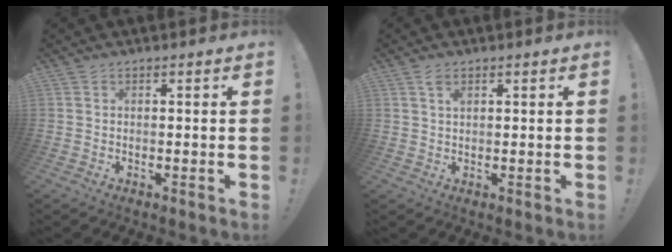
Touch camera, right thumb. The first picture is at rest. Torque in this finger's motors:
{"motor_torque": [-0.08, -0.04, 0.39, -0.04, 0.00]}